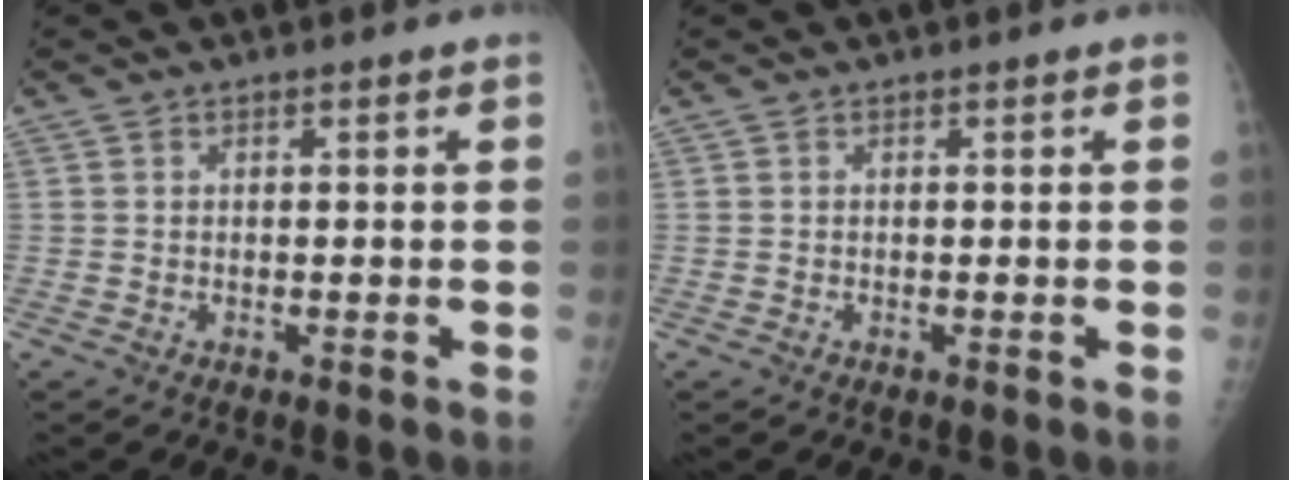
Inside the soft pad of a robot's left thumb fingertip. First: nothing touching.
{"total": 0.0}